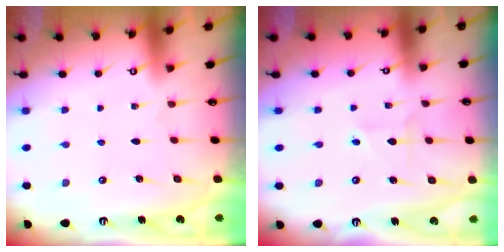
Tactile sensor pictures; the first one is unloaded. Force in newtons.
{"total": 2.0, "press": 1.9, "slide": 0.5}